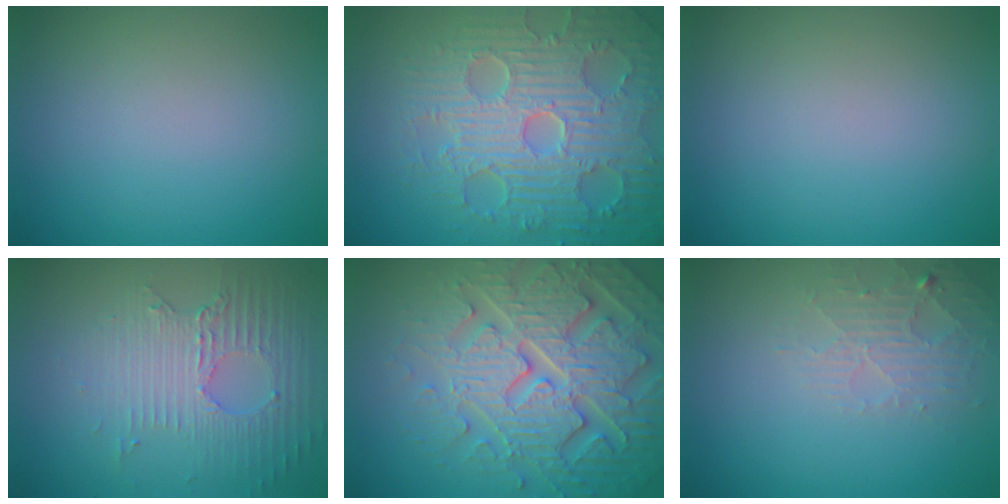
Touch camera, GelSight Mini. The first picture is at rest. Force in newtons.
{"total": 9.3, "press": 6.7, "slide": 6.4}
{"total": 0.0}
{"total": 4.5, "press": 3.1, "slide": 3.2}
{"total": 8.2, "press": 7.9, "slide": 1.8}
{"total": 2.6, "press": 2.6, "slide": 0.4}